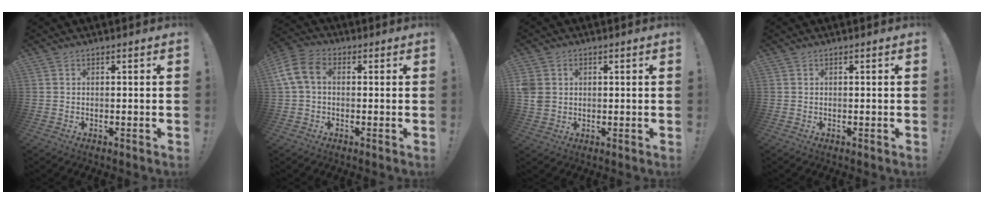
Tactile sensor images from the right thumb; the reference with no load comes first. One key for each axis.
{"total": 9.2, "fx": 1.3, "fy": 6.1, "fz": 6.8, "tx": -0.142, "ty": 0.010, "tz": 0.033}
{"total": 4.6, "fx": 0.9, "fy": 3.9, "fz": 2.4, "tx": -0.052, "ty": 0.000, "tz": 0.019}
{"total": 0.0}